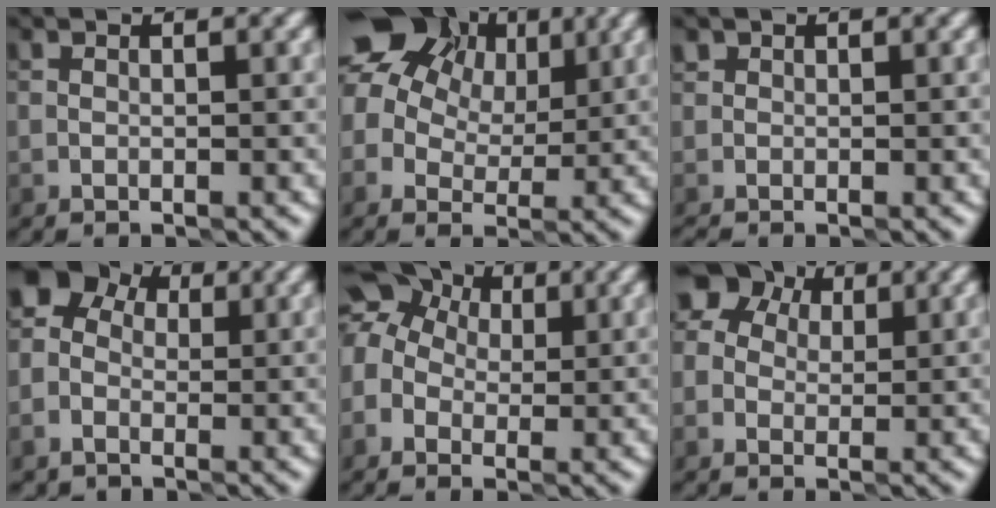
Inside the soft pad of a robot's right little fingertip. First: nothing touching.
{"total": 12.9, "force": [5.5, 9.0, 7.4], "torque": [-0.135, 0.049, 0.082]}
{"total": 0.7, "force": [-0.5, 0.4, -0.3], "torque": [0.009, 0.003, -0.011]}
{"total": 5.6, "force": [0.2, 5.3, 2.0], "torque": [-0.029, 0.021, -0.022]}
{"total": 8.6, "force": [1.9, 7.0, 4.7], "torque": [-0.092, 0.039, -0.004]}
{"total": 5.1, "force": [2.1, 4.1, 2.2], "torque": [-0.033, 0.026, 0.010]}